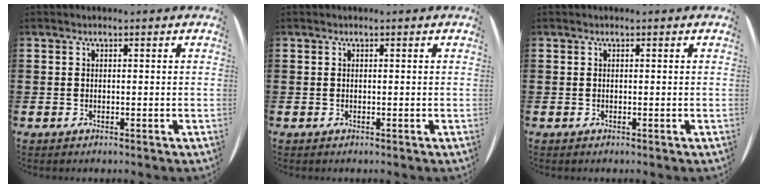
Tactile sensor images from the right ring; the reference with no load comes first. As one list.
[{"total": 0.0}, {"total": 0.0}]